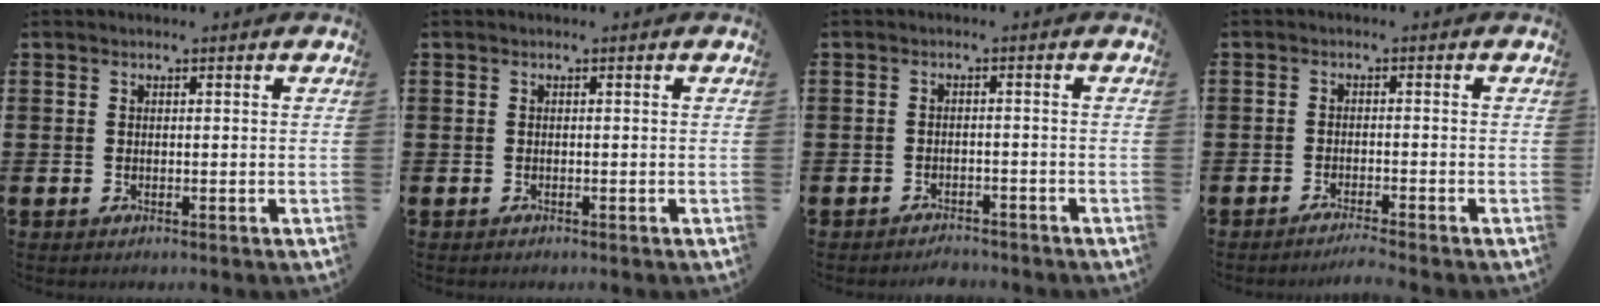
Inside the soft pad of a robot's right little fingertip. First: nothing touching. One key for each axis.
{"total": 0.0}
{"total": 1.9, "fx": -1.9, "fy": 0.2, "fz": -0.1, "tx": -0.004, "ty": 0.003, "tz": -0.042}
{"total": 1.7, "fx": -1.5, "fy": -0.2, "fz": 0.7, "tx": -0.010, "ty": 0.002, "tz": -0.029}